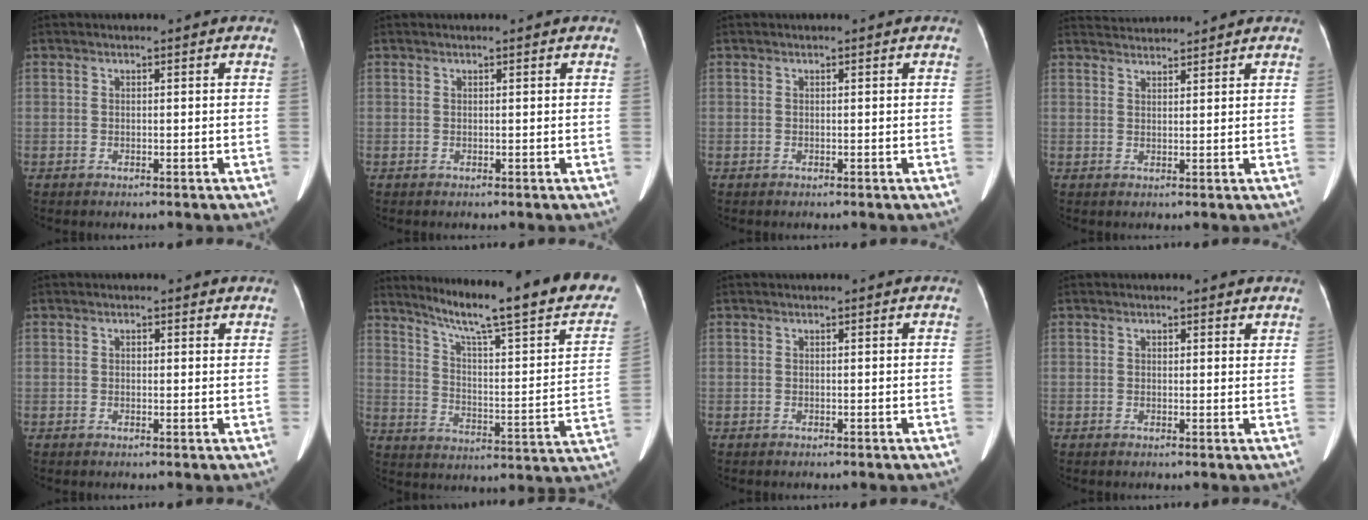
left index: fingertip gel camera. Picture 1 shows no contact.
{"total": 0.7, "force": [0.7, 0.0, 0.3], "torque": [-0.006, 0.007, 0.013]}
{"total": 0.0}
{"total": 4.5, "force": [4.5, -0.3, 0.5], "torque": [-0.013, 0.029, 0.076]}
{"total": 1.4, "force": [0.9, 0.8, 0.8], "torque": [-0.011, 0.006, 0.010]}
{"total": 25.9, "force": [21.2, 1.4, 14.8], "torque": [-0.217, -0.058, 0.278]}
{"total": 0.0}
{"total": 2.0, "force": [1.5, 0.9, 1.0], "torque": [-0.009, 0.007, 0.017]}